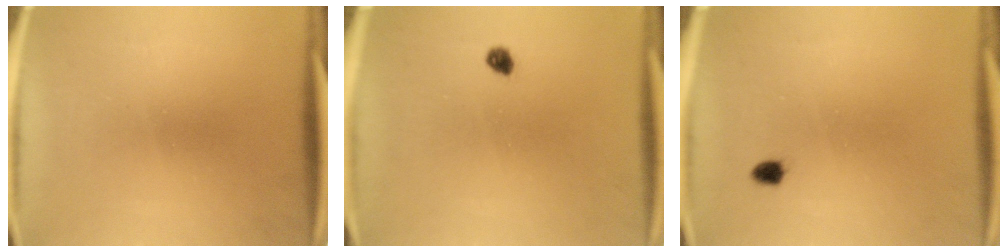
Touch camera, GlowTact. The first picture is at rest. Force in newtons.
{"total": 1.7}
{"total": 1.2}